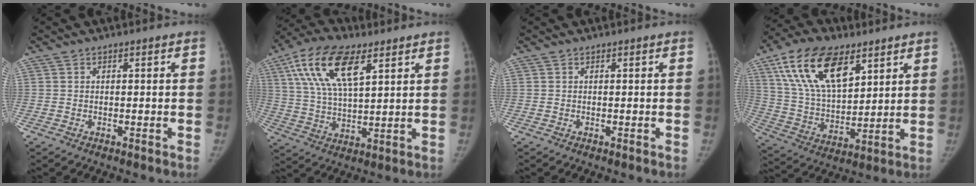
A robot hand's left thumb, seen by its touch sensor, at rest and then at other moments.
{"total": 16.0, "force": [7.3, 7.2, 12.3], "torque": [-0.220, -0.010, 0.135]}
{"total": 0.0}
{"total": 19.6, "force": [10.0, 9.9, 13.6], "torque": [-0.221, -0.033, 0.187]}